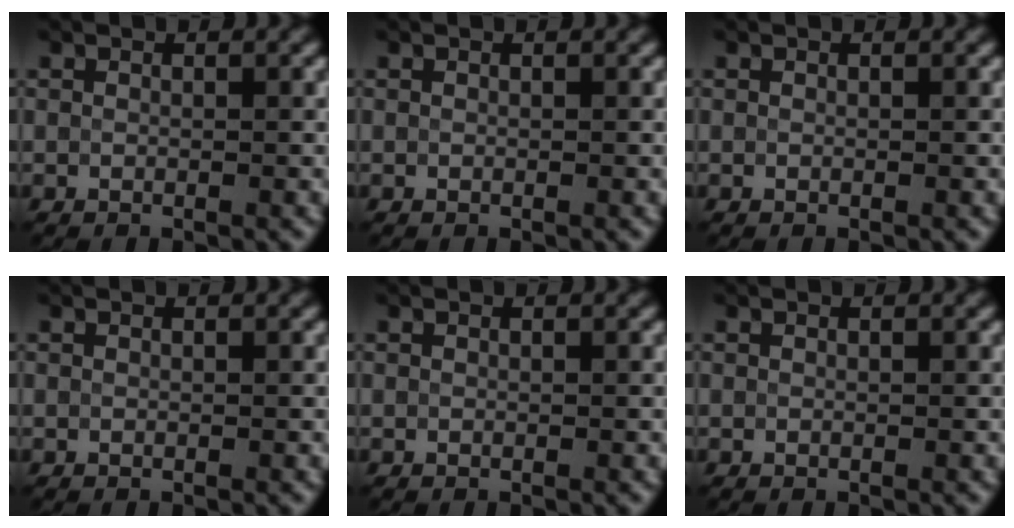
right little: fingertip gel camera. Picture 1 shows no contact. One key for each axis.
{"total": 0.0}
{"total": 0.0}
{"total": 0.0}
{"total": 0.0}
{"total": 0.0}